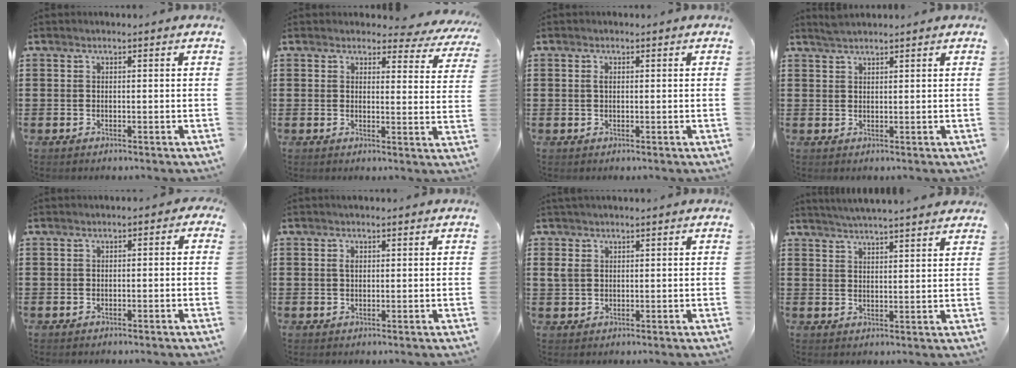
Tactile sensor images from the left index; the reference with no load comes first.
{"total": 3.6, "force": [3.2, 1.0, 1.1], "torque": [-0.020, -0.018, 0.053]}
{"total": 1.0, "force": [0.2, 0.4, 0.8], "torque": [-0.019, 0.003, 0.004]}
{"total": 1.7, "force": [1.6, 0.0, 0.5], "torque": [-0.012, 0.000, 0.031]}
{"total": 1.0, "force": [-0.8, 0.5, 0.3], "torque": [-0.012, 0.004, -0.018]}
{"total": 1.2, "force": [0.4, 0.6, 0.9], "torque": [-0.020, 0.006, 0.007]}
{"total": 1.7, "force": [0.7, 1.2, 1.0], "torque": [-0.032, 0.002, 0.012]}
{"total": 3.5, "force": [3.4, -0.6, 0.5], "torque": [-0.021, -0.013, 0.060]}